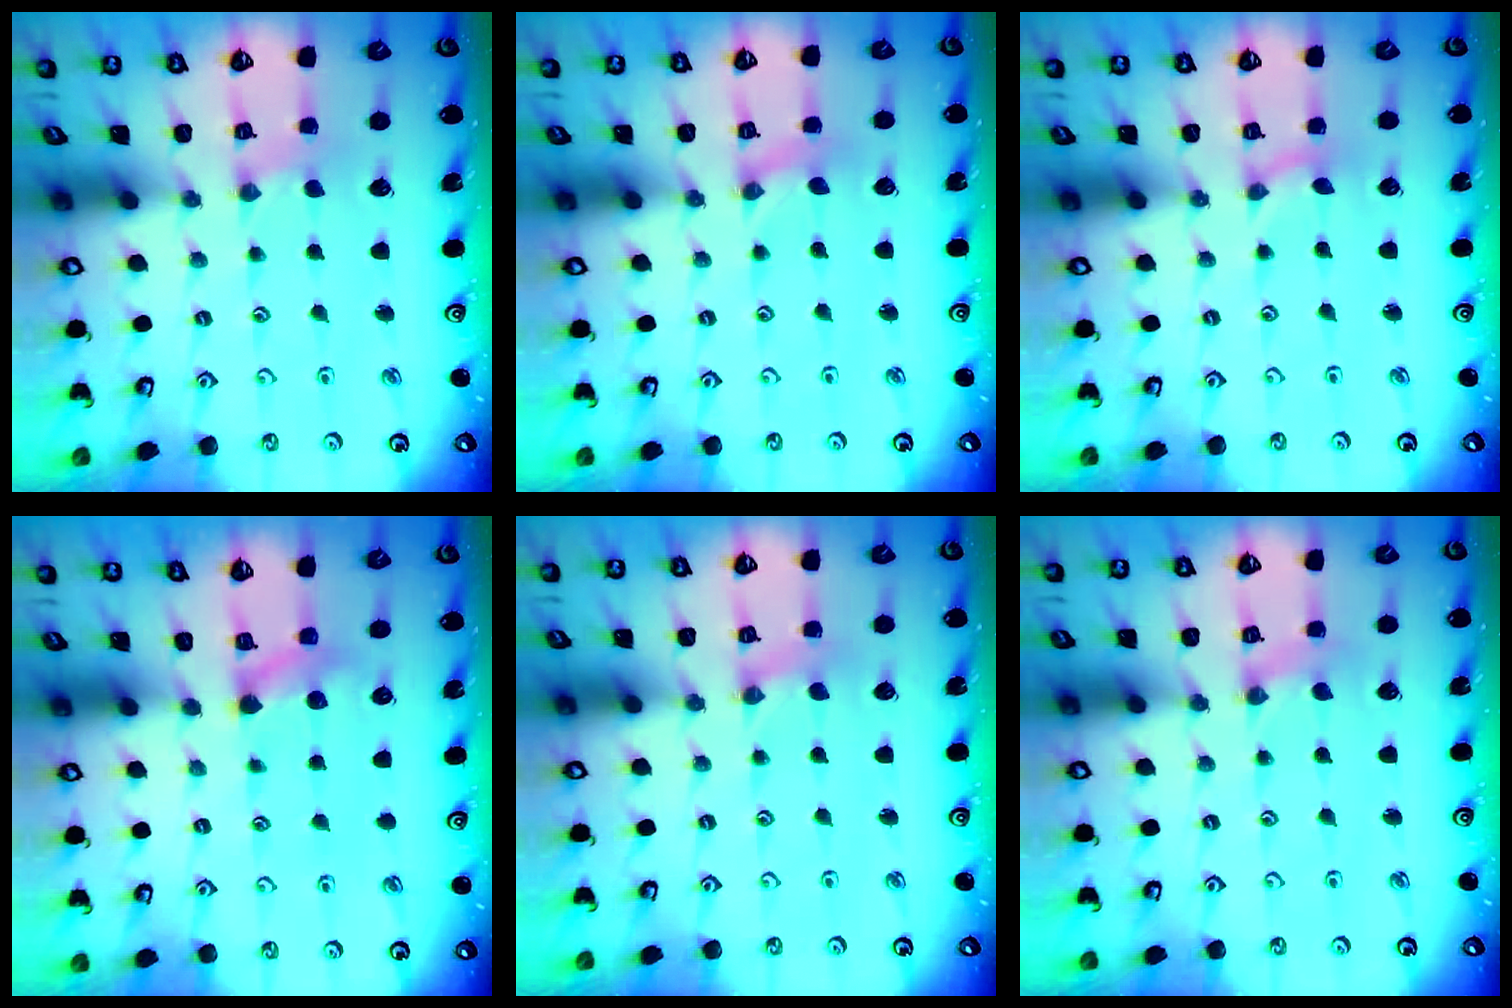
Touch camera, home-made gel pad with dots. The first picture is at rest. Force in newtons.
{"total": 0.0}
{"total": 0.0}
{"total": 4.8, "press": 4.7, "slide": 0.9}
{"total": 0.9, "press": 0.8, "slide": 0.2}
{"total": 0.6, "press": 0.6, "slide": 0.1}